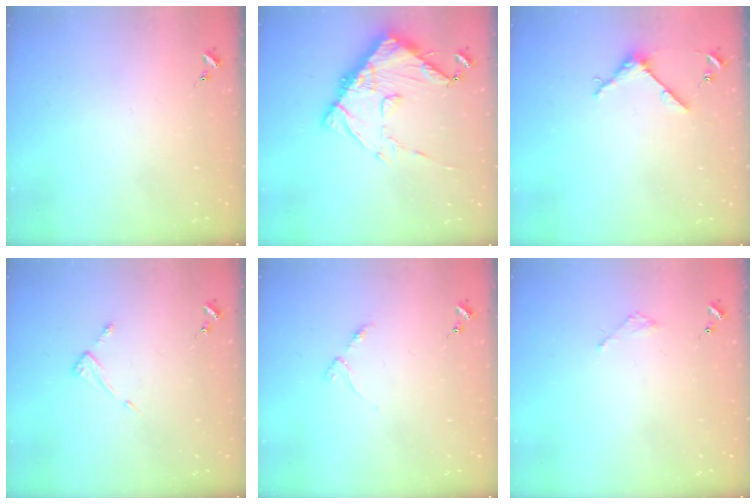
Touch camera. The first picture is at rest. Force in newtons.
{"total": 14.1, "press": 14.0, "slide": 1.6}
{"total": 4.0, "press": 4.0, "slide": 0.4}
{"total": 3.6, "press": 3.6, "slide": 0.4}
{"total": 3.5, "press": 3.5, "slide": 0.4}
{"total": 2.1, "press": 2.1, "slide": 0.2}